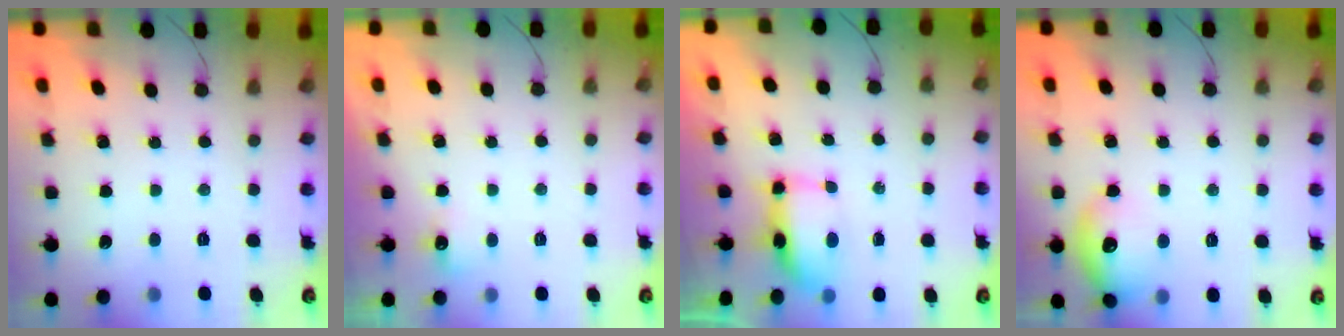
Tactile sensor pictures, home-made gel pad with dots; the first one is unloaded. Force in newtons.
{"total": 3.5, "press": 3.3, "slide": 1.1}
{"total": 12.6, "press": 8.5, "slide": 9.3}
{"total": 14.1, "press": 14.1, "slide": 1.1}